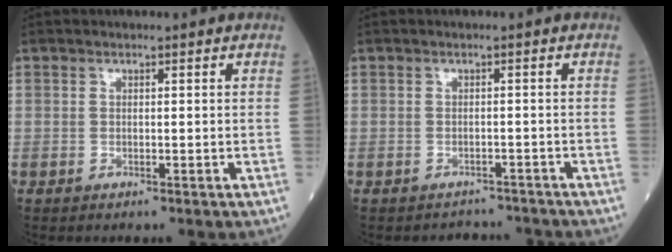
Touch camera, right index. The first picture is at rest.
{"total": 4.1, "force": [-3.8, 1.3, -0.6], "torque": [0.005, 0.007, -0.050]}